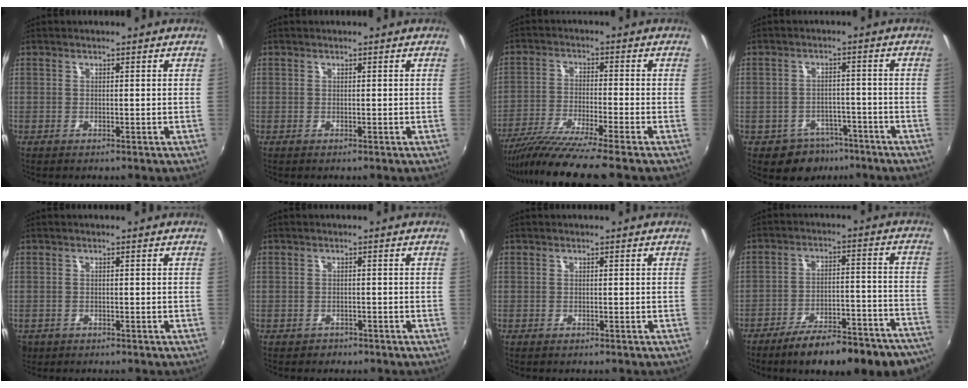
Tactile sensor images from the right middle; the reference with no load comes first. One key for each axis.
{"total": 0.0}
{"total": 11.0, "fx": -9.3, "fy": -1.4, "fz": 5.6, "tx": -0.117, "ty": -0.030, "tz": -0.168}
{"total": 7.0, "fx": -4.7, "fy": 5.0, "fz": 1.3, "tx": -0.032, "ty": 0.018, "tz": -0.056}
{"total": 3.4, "fx": -1.6, "fy": 2.7, "fz": 1.3, "tx": -0.032, "ty": -0.008, "tz": -0.023}
{"total": 1.9, "fx": -1.3, "fy": 1.4, "fz": 0.1, "tx": -0.007, "ty": 0.001, "tz": -0.018}
{"total": 0.0}
{"total": 20.4, "fx": -16.8, "fy": 4.9, "fz": 10.4, "tx": -0.148, "ty": -0.009, "tz": -0.219}